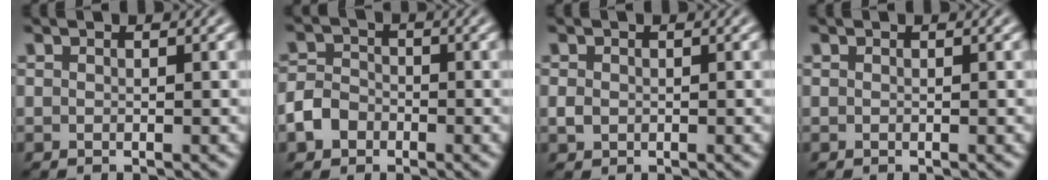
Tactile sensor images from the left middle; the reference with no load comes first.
{"total": 2.9, "force": [-1.4, 2.2, 1.2], "torque": [-0.022, 0.003, -0.032]}
{"total": 1.0, "force": [-0.1, 0.9, 0.5], "torque": [-0.010, -0.003, -0.003]}
{"total": 0.0}